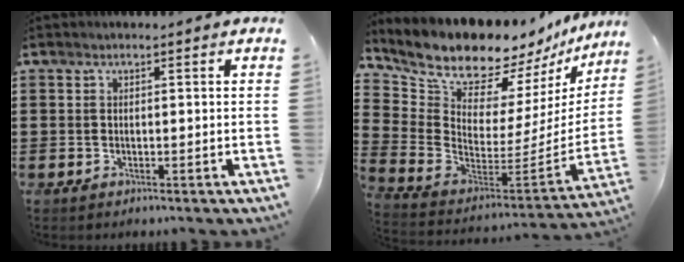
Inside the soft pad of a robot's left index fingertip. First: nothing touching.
{"total": 11.7, "force": [10.7, 3.7, 2.9], "torque": [-0.112, -0.088, 0.193]}